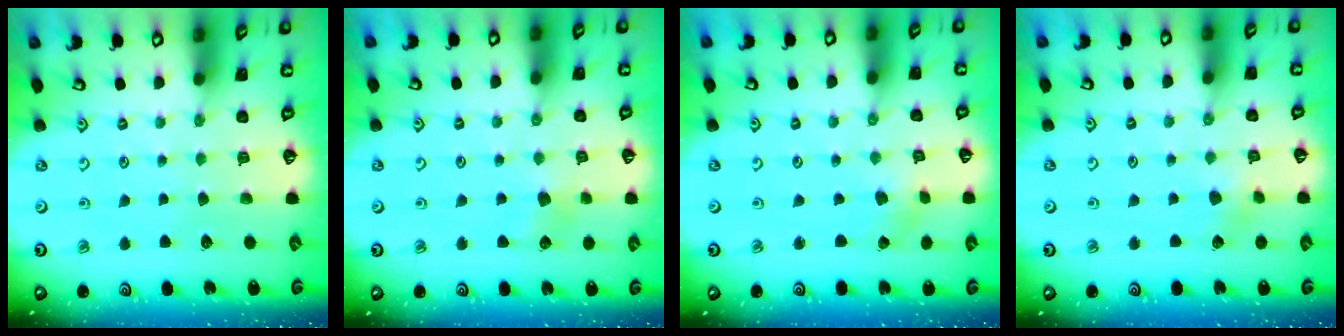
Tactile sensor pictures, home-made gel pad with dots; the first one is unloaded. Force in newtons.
{"total": 6.0, "press": 6.0, "slide": 0.5}
{"total": 1.6, "press": 1.5, "slide": 0.2}
{"total": 3.1, "press": 3.1, "slide": 0.4}